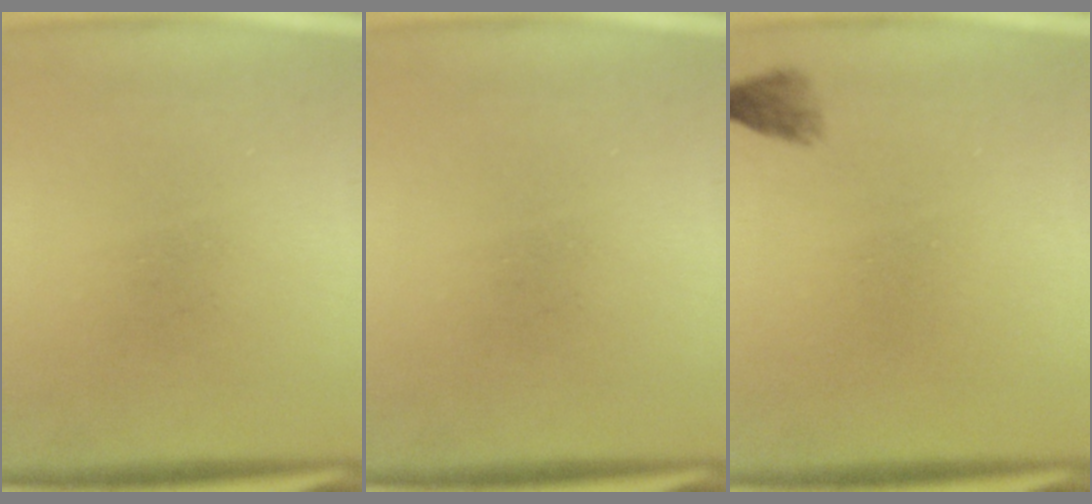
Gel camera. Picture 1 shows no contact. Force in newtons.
{"total": 0.0}
{"total": 1.5}